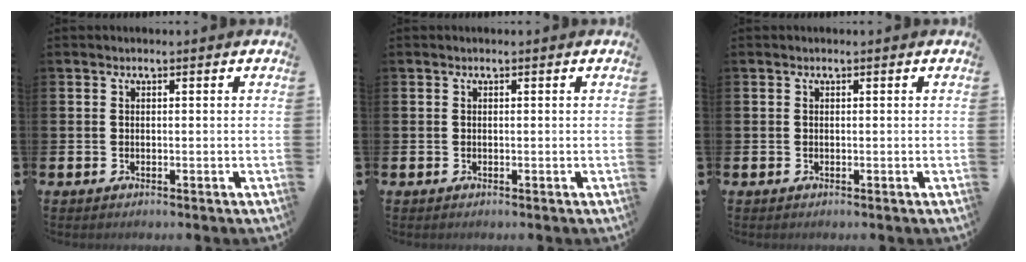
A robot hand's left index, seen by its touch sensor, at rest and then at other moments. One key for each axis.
{"total": 0.0}
{"total": 0.0}